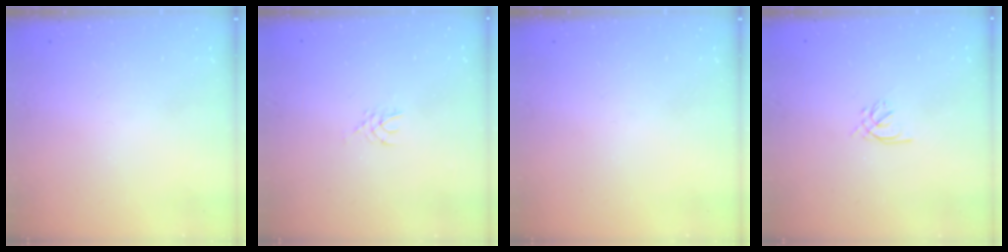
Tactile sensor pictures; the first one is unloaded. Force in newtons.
{"total": 3.3, "press": 3.3, "slide": 0.4}
{"total": 0.0}
{"total": 1.2, "press": 1.0, "slide": 0.5}